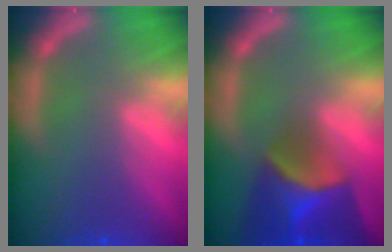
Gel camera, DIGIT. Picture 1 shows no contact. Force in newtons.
{"total": 7.9}